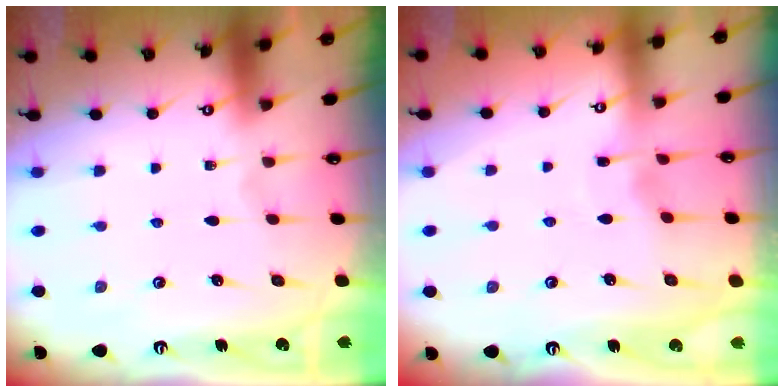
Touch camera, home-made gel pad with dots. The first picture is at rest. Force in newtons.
{"total": 3.0, "press": 2.9, "slide": 0.4}